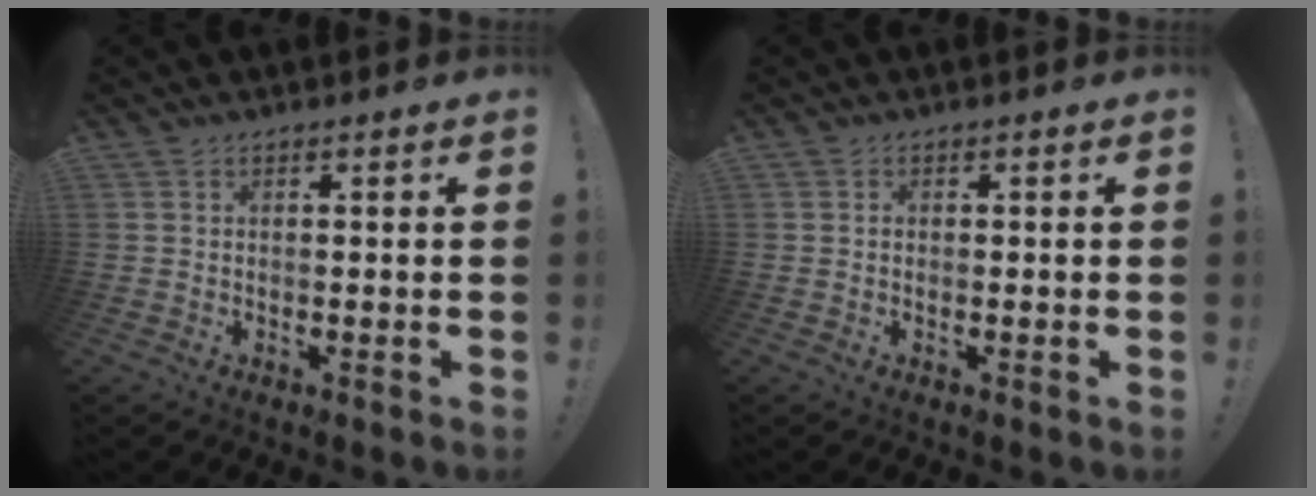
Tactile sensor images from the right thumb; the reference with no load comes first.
{"total": 0.5, "force": [-0.1, 0.5, 0.0], "torque": [0.000, 0.004, -0.001]}